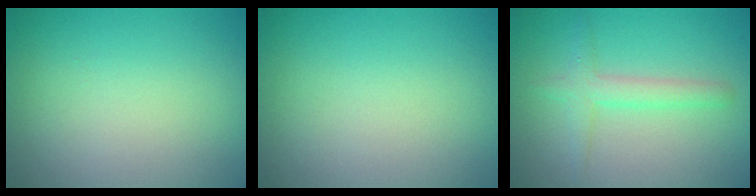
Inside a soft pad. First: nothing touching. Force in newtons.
{"total": 0.0}
{"total": 2.3, "press": 2.3, "slide": 0.0}